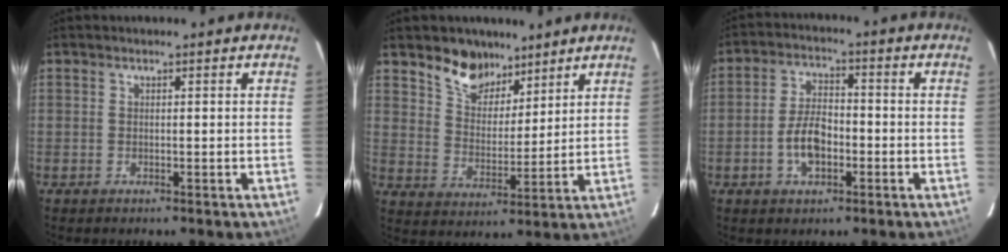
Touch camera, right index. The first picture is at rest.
{"total": 9.2, "force": [6.8, 5.4, 2.9], "torque": [-0.048, 0.002, 0.125]}
{"total": 7.5, "force": [-2.4, 4.0, 5.8], "torque": [-0.115, 0.012, -0.039]}